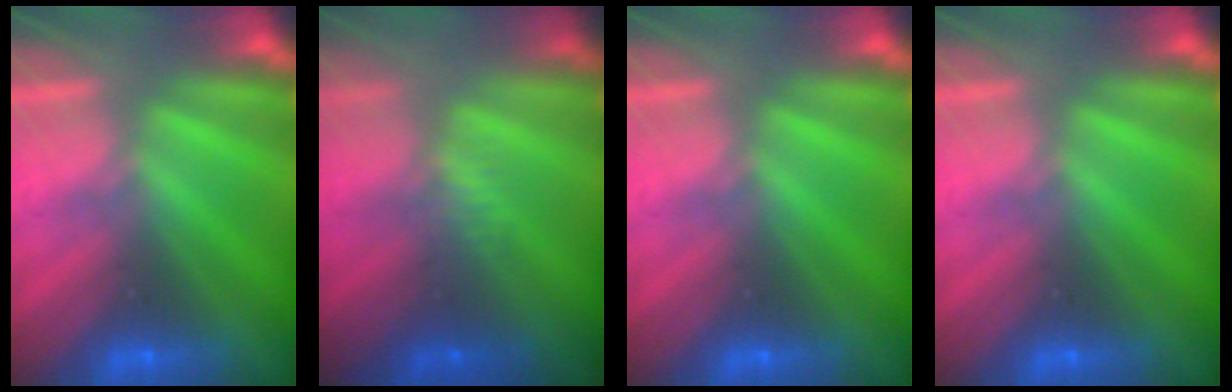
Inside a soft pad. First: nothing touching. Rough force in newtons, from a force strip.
{"total": 2.3}
{"total": 0.0}
{"total": 0.0}